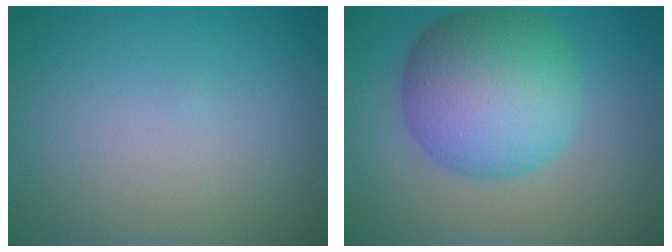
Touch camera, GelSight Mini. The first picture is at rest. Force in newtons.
{"total": 9.8, "press": 9.8, "slide": 0.2}